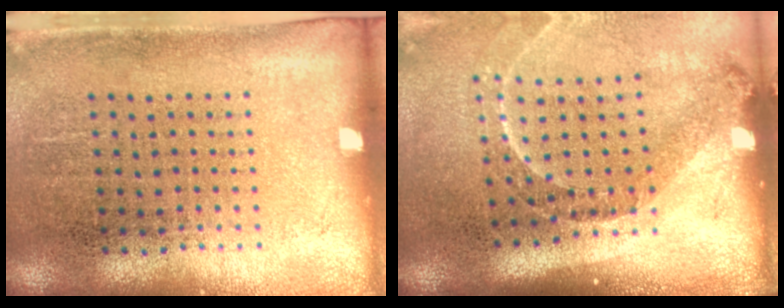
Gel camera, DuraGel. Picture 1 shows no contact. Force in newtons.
{"total": 1.6, "press": 1.3, "slide": 0.9}